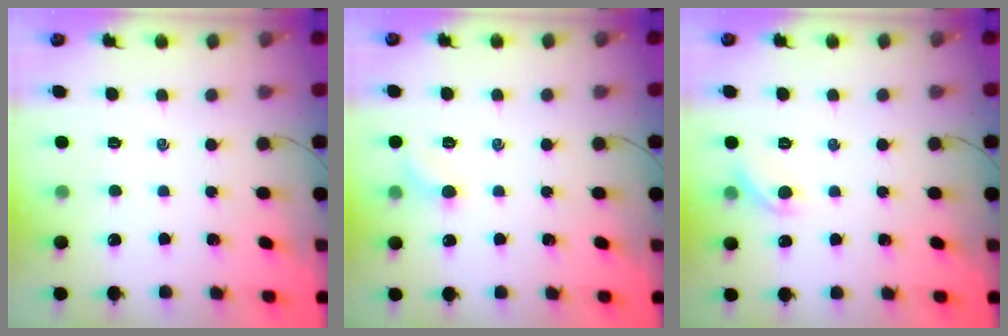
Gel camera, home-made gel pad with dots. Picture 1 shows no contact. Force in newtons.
{"total": 5.2, "press": 5.0, "slide": 1.7}
{"total": 6.3, "press": 6.2, "slide": 1.4}